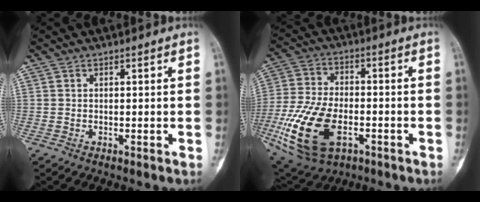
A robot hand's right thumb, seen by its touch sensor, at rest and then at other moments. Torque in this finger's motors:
{"motor_torque": [0.20, 0.86, 1.90, -0.86, 0.22]}